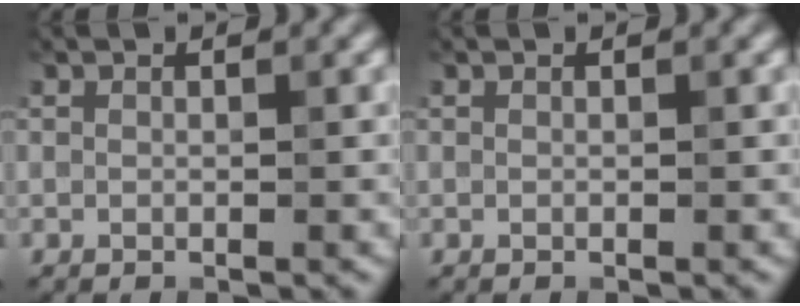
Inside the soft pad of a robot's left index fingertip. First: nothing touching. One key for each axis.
{"total": 0.0}